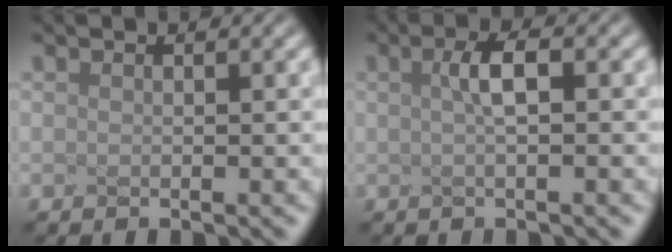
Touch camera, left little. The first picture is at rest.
{"total": 1.6, "force": [-1.0, -0.5, 1.1], "torque": [-0.045, 0.001, 0.018]}